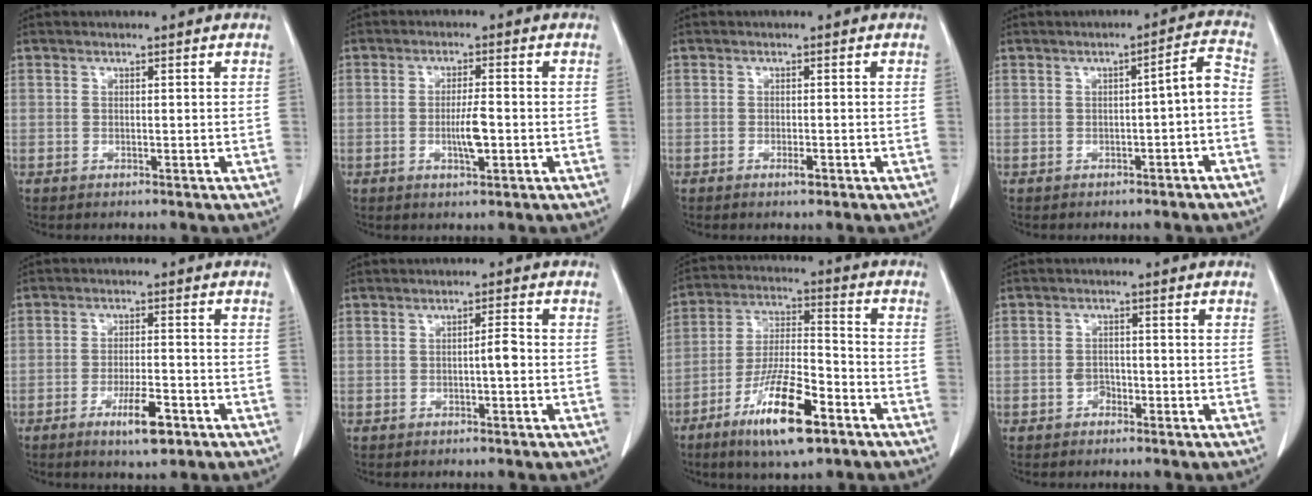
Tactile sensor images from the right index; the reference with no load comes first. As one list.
[{"total": 4.1, "force": [-1.0, 0.5, 4.0], "torque": [-0.075, -0.004, -0.015]}, {"total": 1.2, "force": [-0.7, 0.3, 1.0], "torque": [-0.018, -0.002, -0.010]}, {"total": 4.2, "force": [-1.7, 0.6, 3.8], "torque": [-0.049, 0.020, -0.021]}, {"total": 6.0, "force": [-3.3, 1.1, 4.9], "torque": [-0.087, -0.006, -0.051]}, {"total": 2.1, "force": [-0.5, 0.2, 2.0], "torque": [-0.031, 0.003, -0.009]}, {"total": 14.2, "force": [-8.0, 3.0, 11.3], "torque": [-0.219, -0.016, -0.141]}, {"total": 1.9, "force": [-1.0, 1.3, 0.9], "torque": [-0.013, 0.006, -0.017]}]